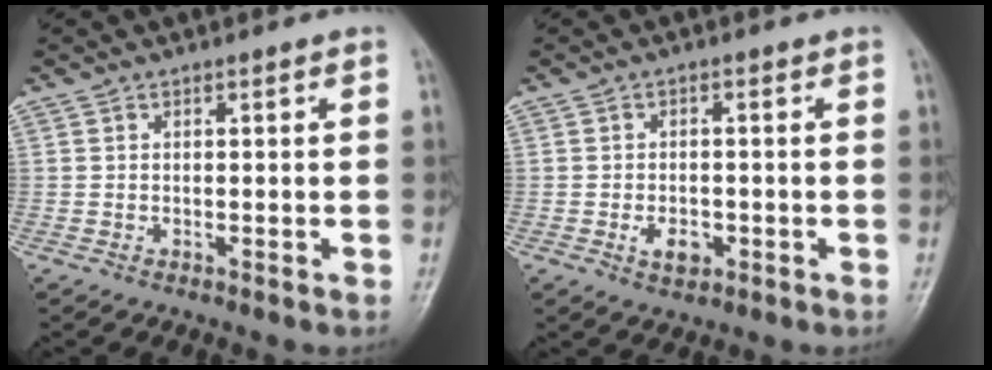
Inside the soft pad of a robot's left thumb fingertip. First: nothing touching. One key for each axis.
{"total": 3.9, "fx": -1.3, "fy": 2.6, "fz": 2.6, "tx": -0.034, "ty": 0.002, "tz": -0.016}